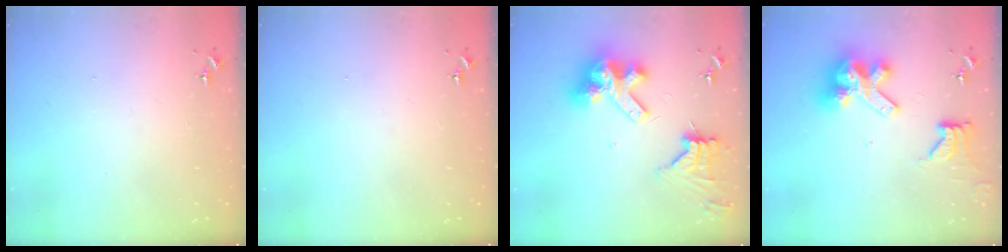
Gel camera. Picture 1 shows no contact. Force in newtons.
{"total": 0.0}
{"total": 15.6, "press": 15.4, "slide": 1.9}
{"total": 14.6, "press": 14.5, "slide": 2.0}